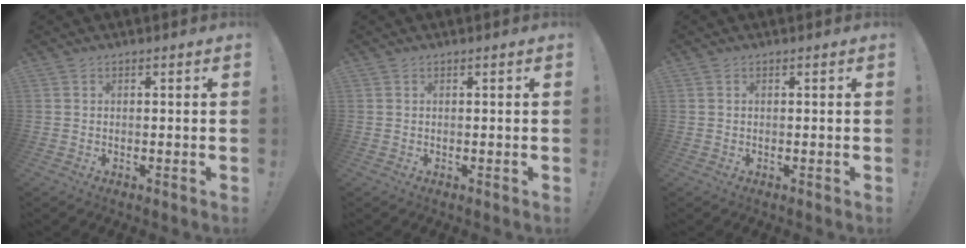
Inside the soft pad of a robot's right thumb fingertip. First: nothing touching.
{"total": 0.0}
{"total": 0.0}